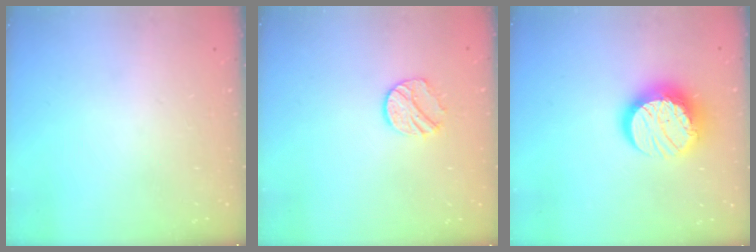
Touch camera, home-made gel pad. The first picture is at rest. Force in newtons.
{"total": 9.0, "press": 9.0, "slide": 0.2}
{"total": 13.4, "press": 13.4, "slide": 0.9}